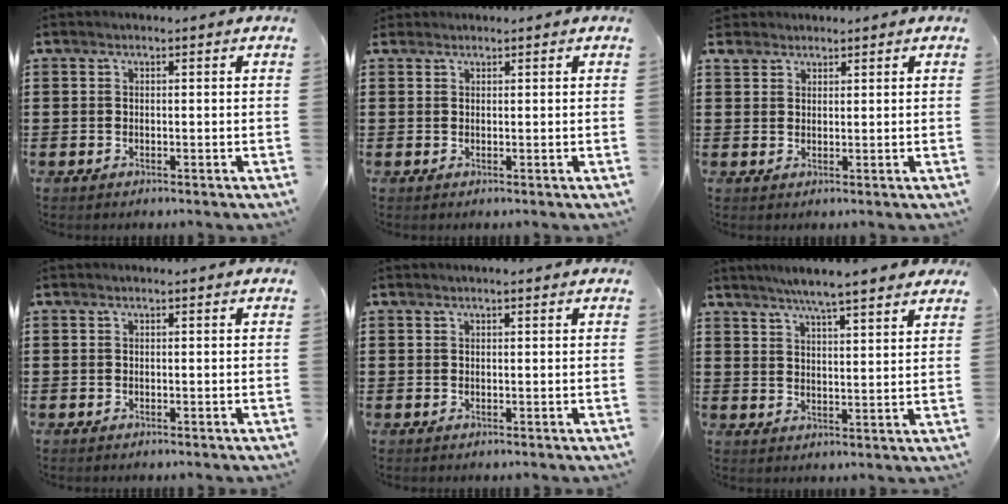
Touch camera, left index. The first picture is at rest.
{"total": 0.8, "force": [0.7, 0.3, 0.0], "torque": [-0.003, 0.002, 0.013]}
{"total": 2.5, "force": [1.9, 1.6, 0.2], "torque": [-0.014, 0.008, 0.037]}
{"total": 0.0}
{"total": 0.7, "force": [0.5, 0.0, 0.5], "torque": [-0.010, 0.000, 0.009]}
{"total": 5.0, "force": [4.6, -0.2, 2.1], "torque": [-0.057, -0.015, 0.079]}